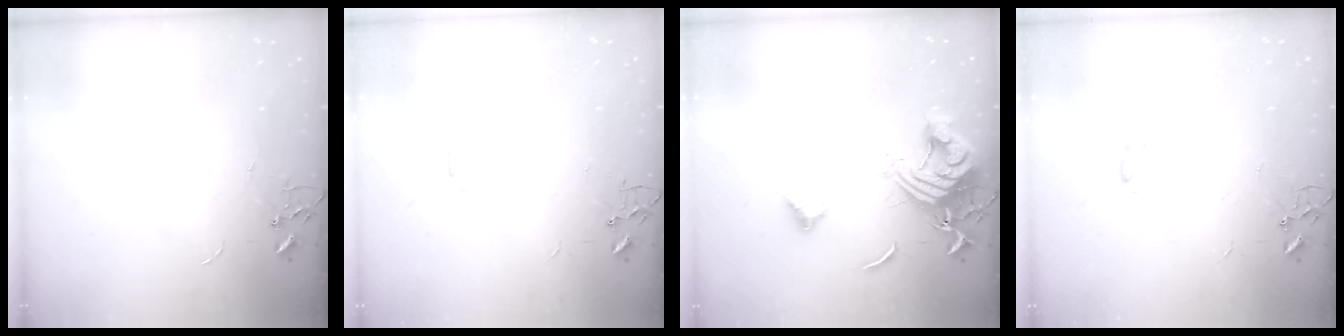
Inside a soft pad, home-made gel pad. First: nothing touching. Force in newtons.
{"total": 3.5, "press": 3.4, "slide": 1.0}
{"total": 15.1, "press": 15.0, "slide": 1.7}
{"total": 3.6, "press": 3.5, "slide": 0.5}